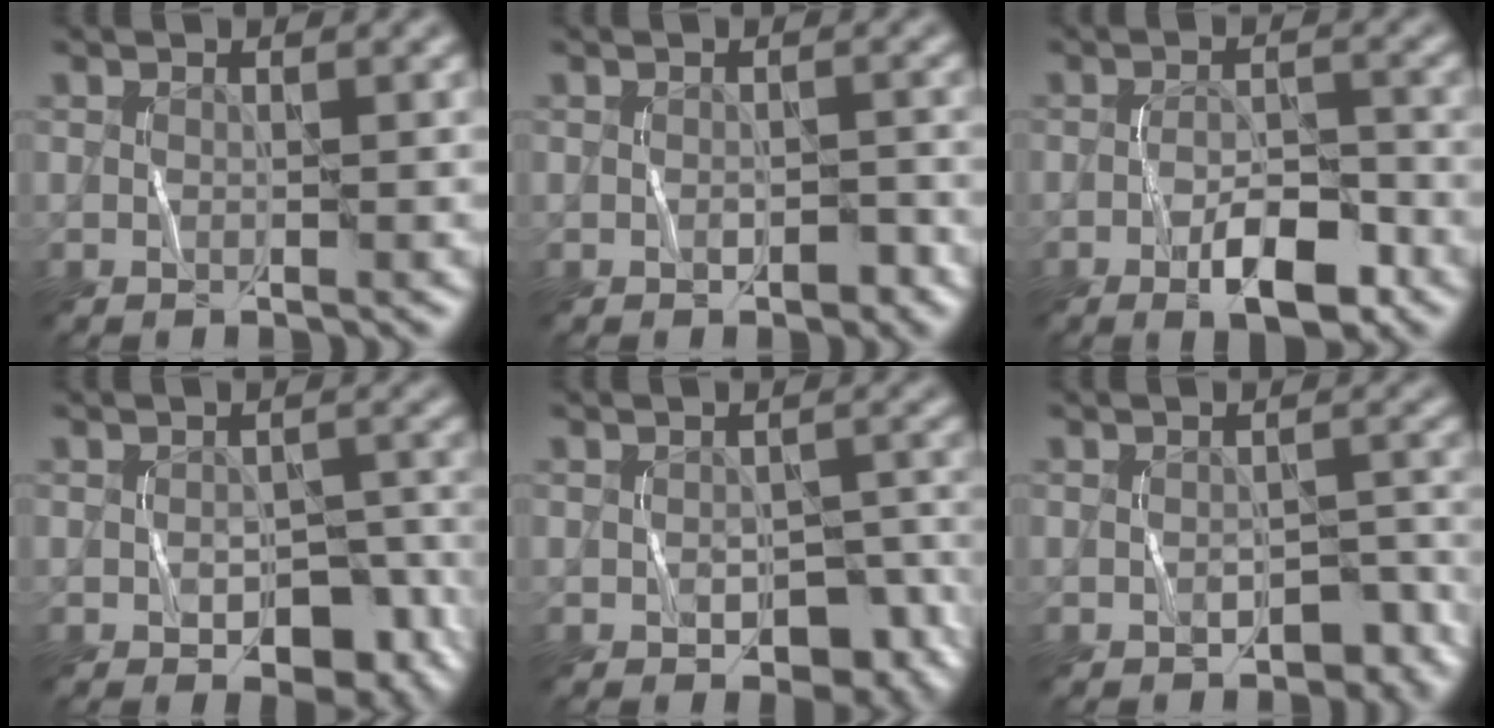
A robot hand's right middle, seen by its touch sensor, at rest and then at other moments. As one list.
[{"total": 1.4, "force": [-0.7, 0.8, 0.9], "torque": [-0.014, 0.001, -0.009]}, {"total": 5.3, "force": [-2.6, 2.0, 4.1], "torque": [-0.064, 0.002, -0.040]}, {"total": 5.3, "force": [-2.2, 3.4, 3.4], "torque": [-0.041, -0.004, -0.026]}, {"total": 5.2, "force": [-2.3, 3.4, 3.2], "torque": [-0.040, -0.005, -0.025]}, {"total": 3.0, "force": [-1.7, 1.9, 1.6], "torque": [-0.019, -0.001, -0.019]}]